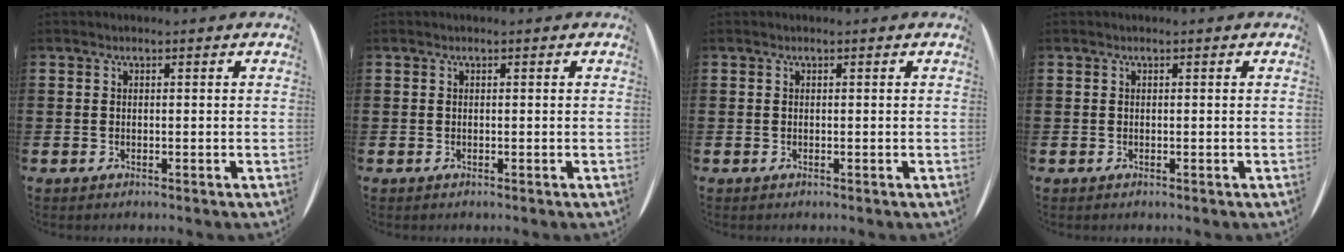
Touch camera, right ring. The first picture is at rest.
{"total": 0.0}
{"total": 0.0}
{"total": 0.0}